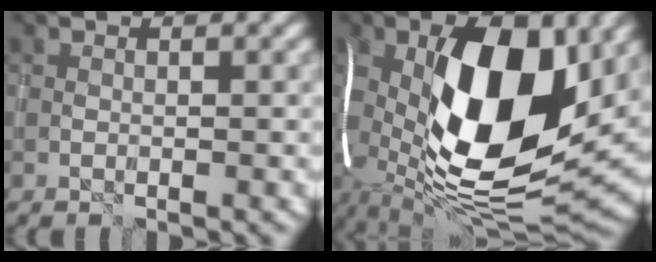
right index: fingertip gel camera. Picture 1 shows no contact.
{"total": 17.9, "force": [1.0, 8.6, 15.7], "torque": [-0.289, -0.003, 0.006]}